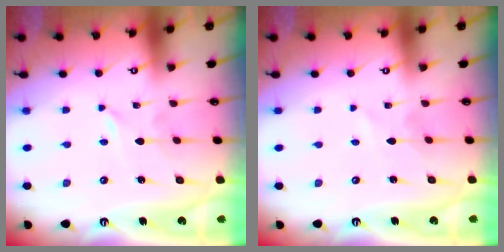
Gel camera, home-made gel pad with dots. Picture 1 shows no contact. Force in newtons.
{"total": 1.7, "press": 1.7, "slide": 0.1}